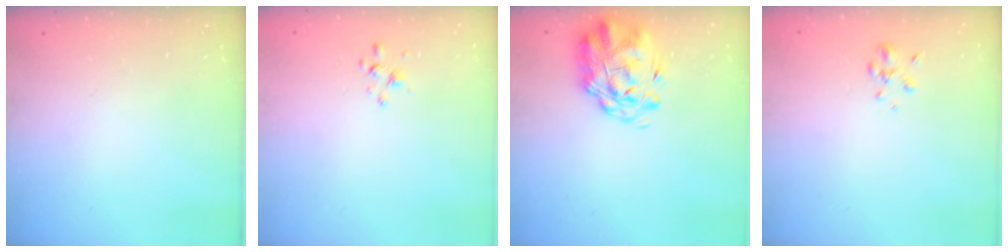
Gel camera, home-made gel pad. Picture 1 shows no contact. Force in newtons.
{"total": 2.1, "press": 1.9, "slide": 0.8}
{"total": 3.2, "press": 2.6, "slide": 1.8}
{"total": 2.6, "press": 2.5, "slide": 0.9}